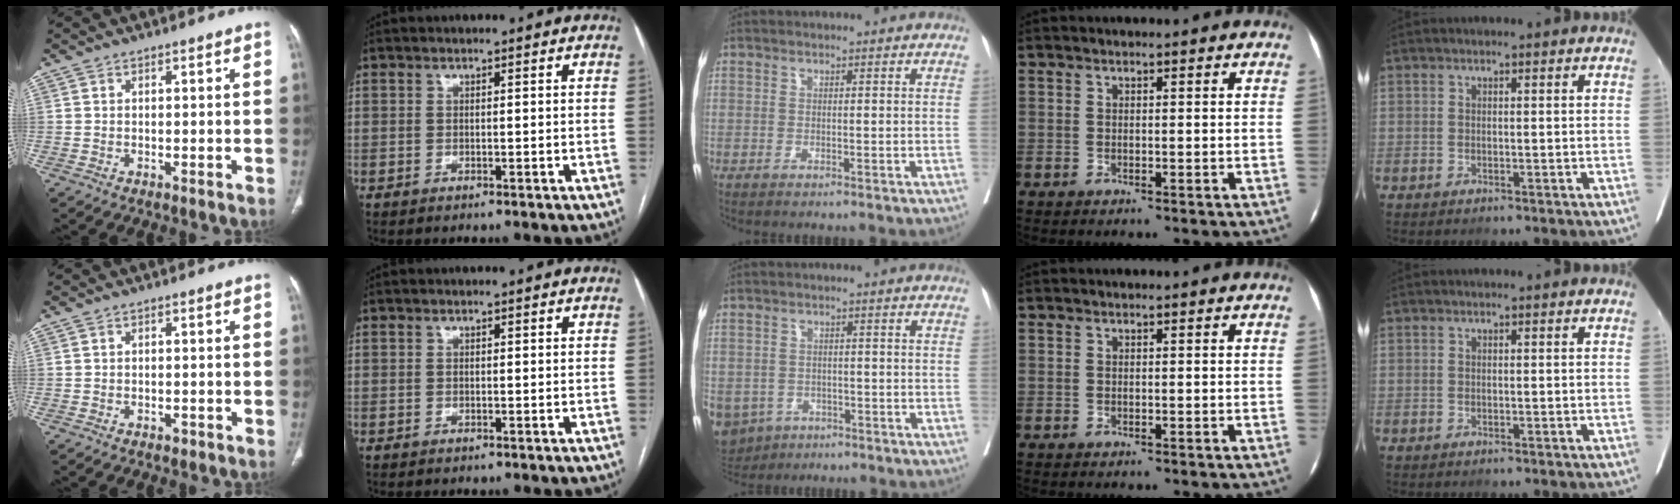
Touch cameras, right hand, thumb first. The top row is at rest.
{"thumb": {"total": 0.9, "force": [-0.5, 0.6, 0.4], "torque": [-0.005, 0.001, -0.007]}, "middle": {"total": 10.2, "force": [-5.6, 8.0, 3.0], "torque": [-0.087, -0.007, -0.076]}}